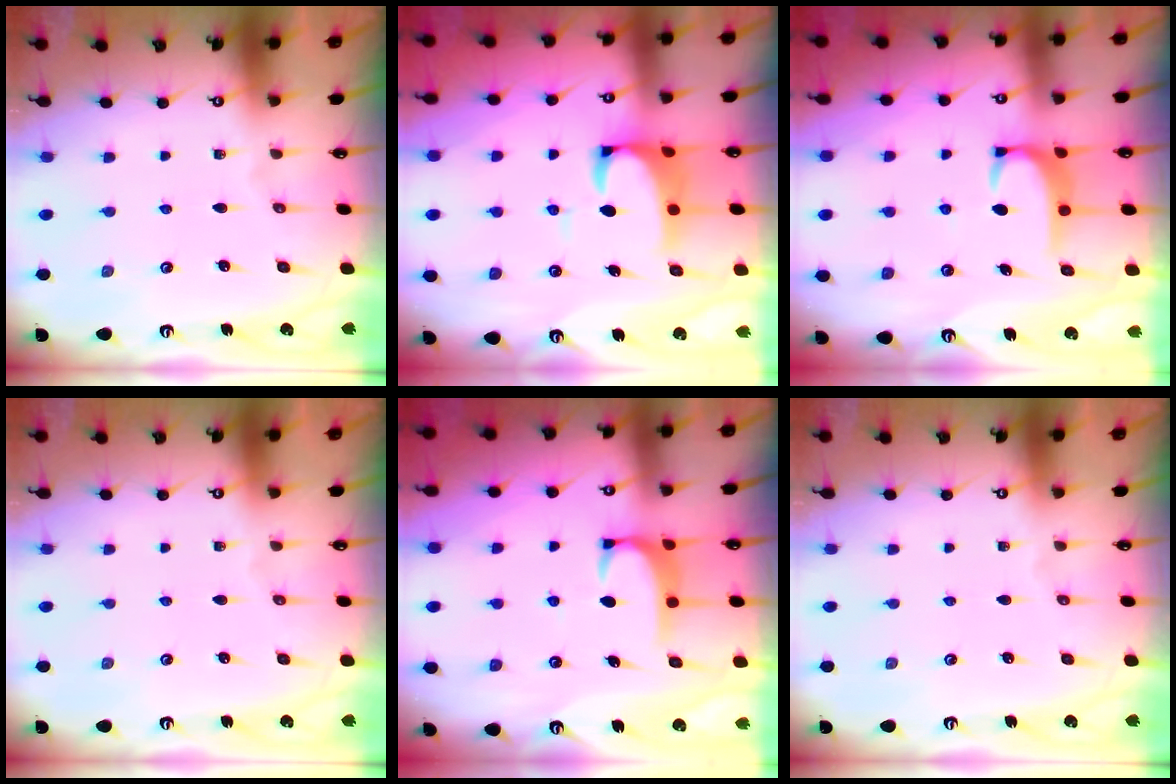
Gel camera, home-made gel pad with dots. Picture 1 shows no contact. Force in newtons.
{"total": 3.9, "press": 3.7, "slide": 1.2}
{"total": 2.9, "press": 2.8, "slide": 0.5}
{"total": 0.0}
{"total": 1.9, "press": 1.8, "slide": 0.6}
{"total": 0.0}